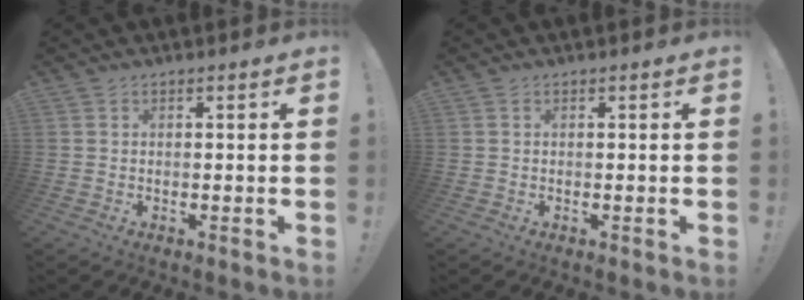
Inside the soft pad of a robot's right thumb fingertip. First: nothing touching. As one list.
[{"total": 0.0}]